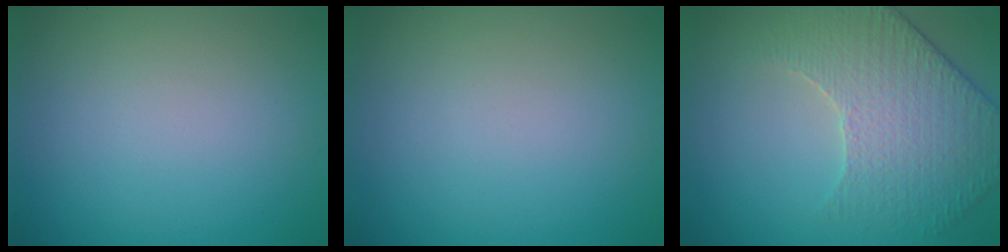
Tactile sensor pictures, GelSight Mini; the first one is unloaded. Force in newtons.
{"total": 0.0}
{"total": 4.3, "press": 4.2, "slide": 0.9}